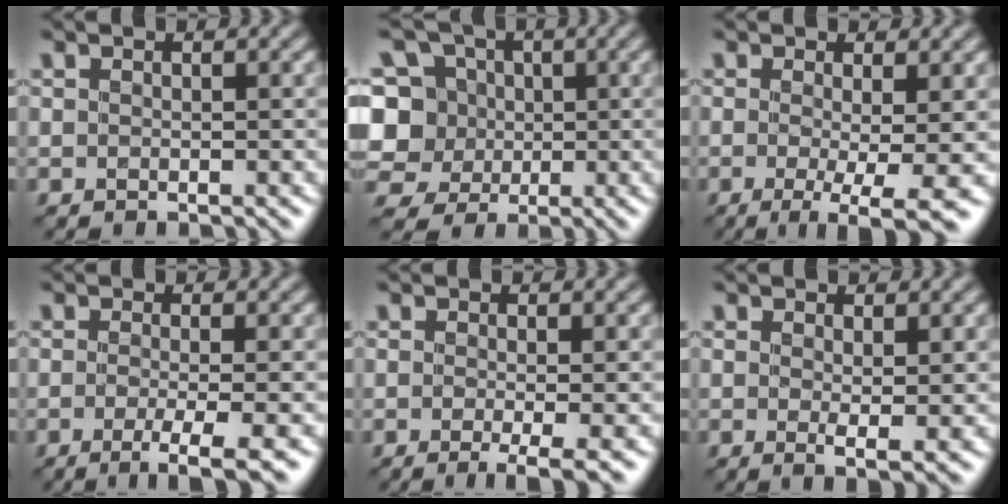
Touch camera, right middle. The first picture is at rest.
{"total": 10.0, "force": [1.8, 9.1, 3.8], "torque": [-0.101, 0.039, 0.008]}
{"total": 6.7, "force": [-1.7, 2.0, 6.1], "torque": [-0.092, -0.010, -0.019]}
{"total": 4.0, "force": [-1.5, 0.8, 3.6], "torque": [-0.058, -0.005, -0.031]}
{"total": 3.3, "force": [-1.3, 0.6, 2.9], "torque": [-0.052, -0.006, -0.022]}
{"total": 2.3, "force": [0.5, 0.5, 2.1], "torque": [-0.038, -0.006, 0.008]}